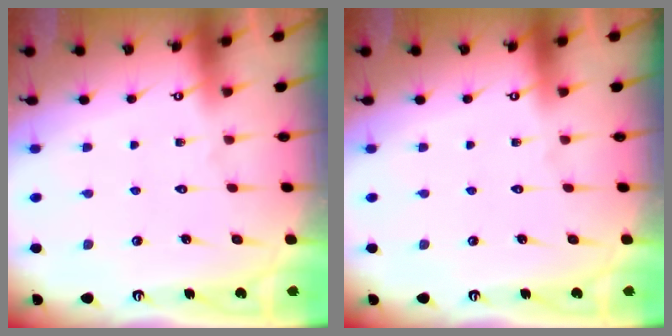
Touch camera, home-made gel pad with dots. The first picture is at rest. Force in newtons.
{"total": 0.0}